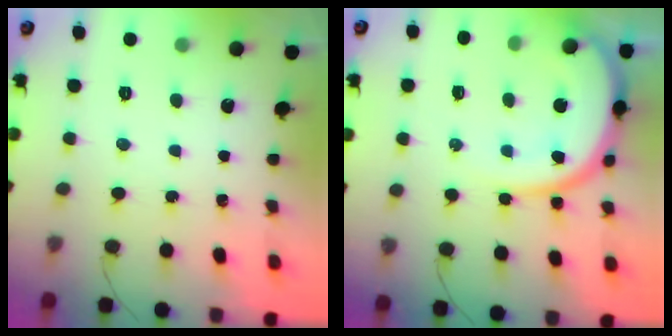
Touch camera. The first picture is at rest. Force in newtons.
{"total": 13.4, "press": 13.3, "slide": 1.3}